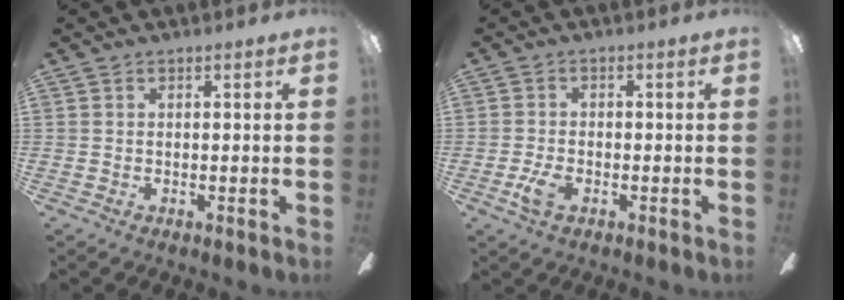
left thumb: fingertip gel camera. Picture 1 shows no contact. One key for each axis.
{"total": 4.6, "fx": -1.8, "fy": 2.5, "fz": 3.5, "tx": -0.079, "ty": 0.002, "tz": -0.036}